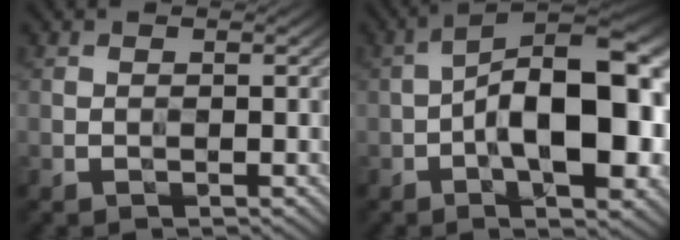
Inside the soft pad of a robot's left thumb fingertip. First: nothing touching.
{"total": 16.2, "force": [-2.3, 7.2, 14.4], "torque": [-0.205, 0.016, -0.043]}